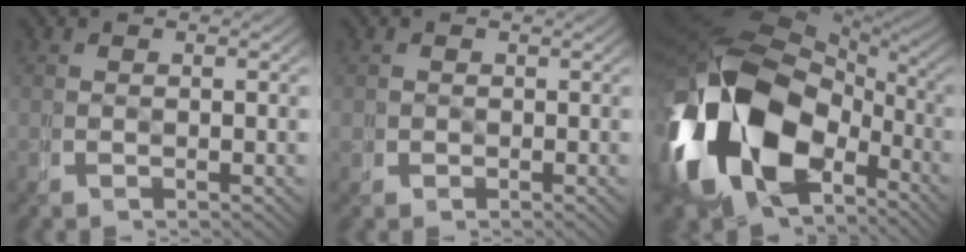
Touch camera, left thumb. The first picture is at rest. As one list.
[{"total": 0.8, "force": [0.0, 0.5, -0.7], "torque": [0.008, -0.004, 0.004]}, {"total": 23.2, "force": [-3.9, 15.9, 16.5], "torque": [-0.361, -0.062, -0.043]}]